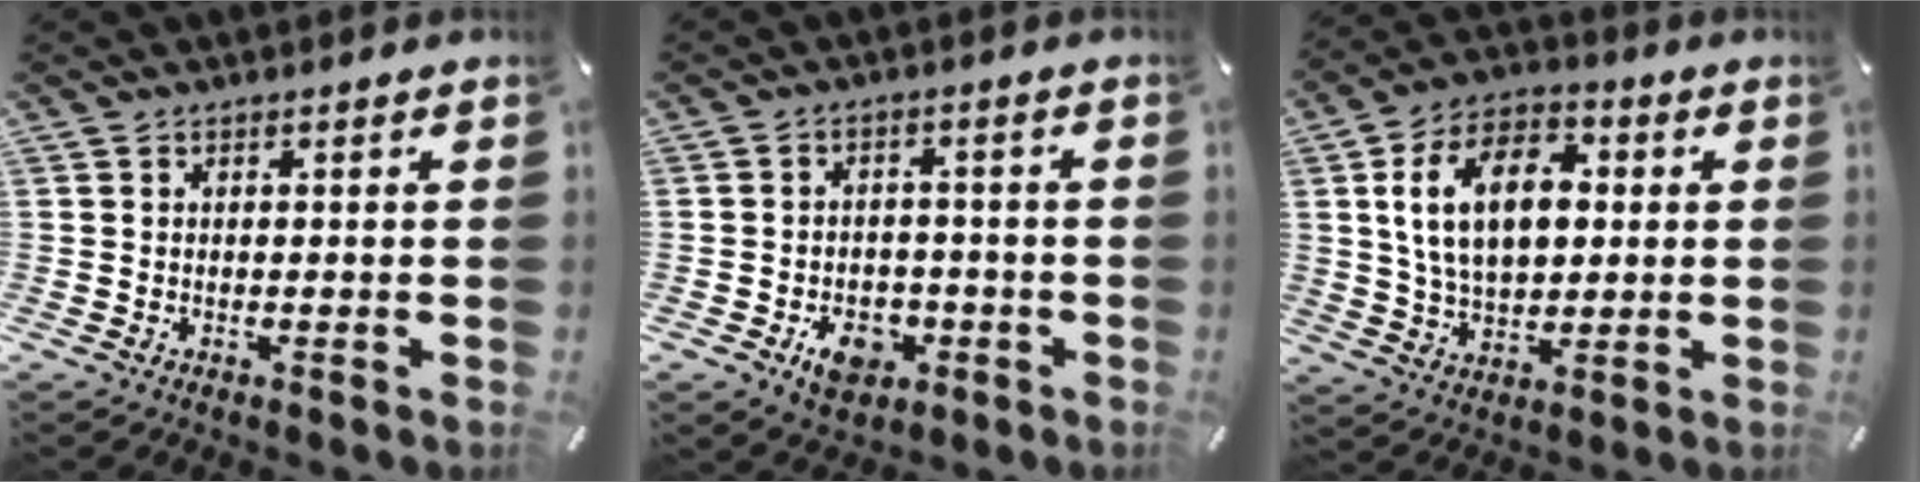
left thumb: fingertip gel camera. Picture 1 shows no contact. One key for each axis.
{"total": 8.0, "fx": -3.3, "fy": 6.0, "fz": 4.1, "tx": -0.064, "ty": 0.013, "tz": -0.058}
{"total": 16.2, "fx": 2.9, "fy": 10.5, "fz": 12.0, "tx": -0.238, "ty": 0.013, "tz": 0.048}